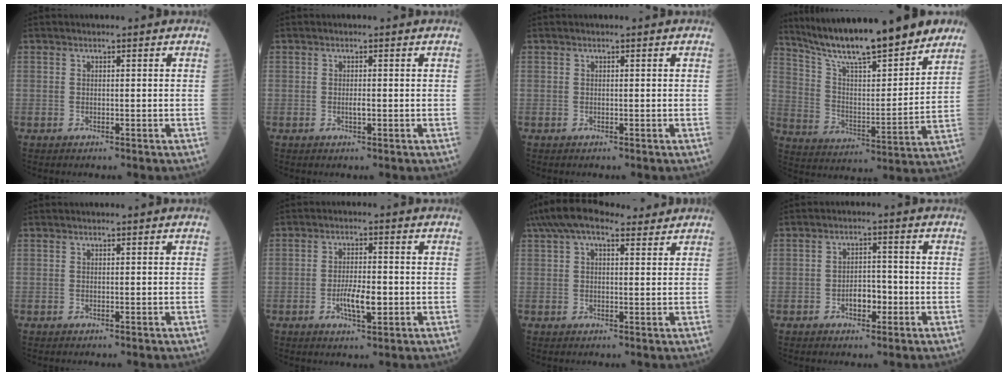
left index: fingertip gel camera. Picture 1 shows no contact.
{"total": 0.9, "force": [-0.2, 0.2, 0.9], "torque": [-0.019, -0.001, -0.002]}
{"total": 0.0}
{"total": 22.1, "force": [18.5, 2.7, 11.8], "torque": [-0.195, -0.004, 0.289]}
{"total": 0.0}
{"total": 4.9, "force": [-1.3, 1.4, 4.5], "torque": [-0.087, -0.001, -0.021]}
{"total": 9.8, "force": [7.2, 3.5, 5.6], "torque": [-0.107, 0.055, 0.122]}
{"total": 3.6, "force": [-1.5, 1.9, 2.7], "torque": [-0.045, 0.007, -0.025]}